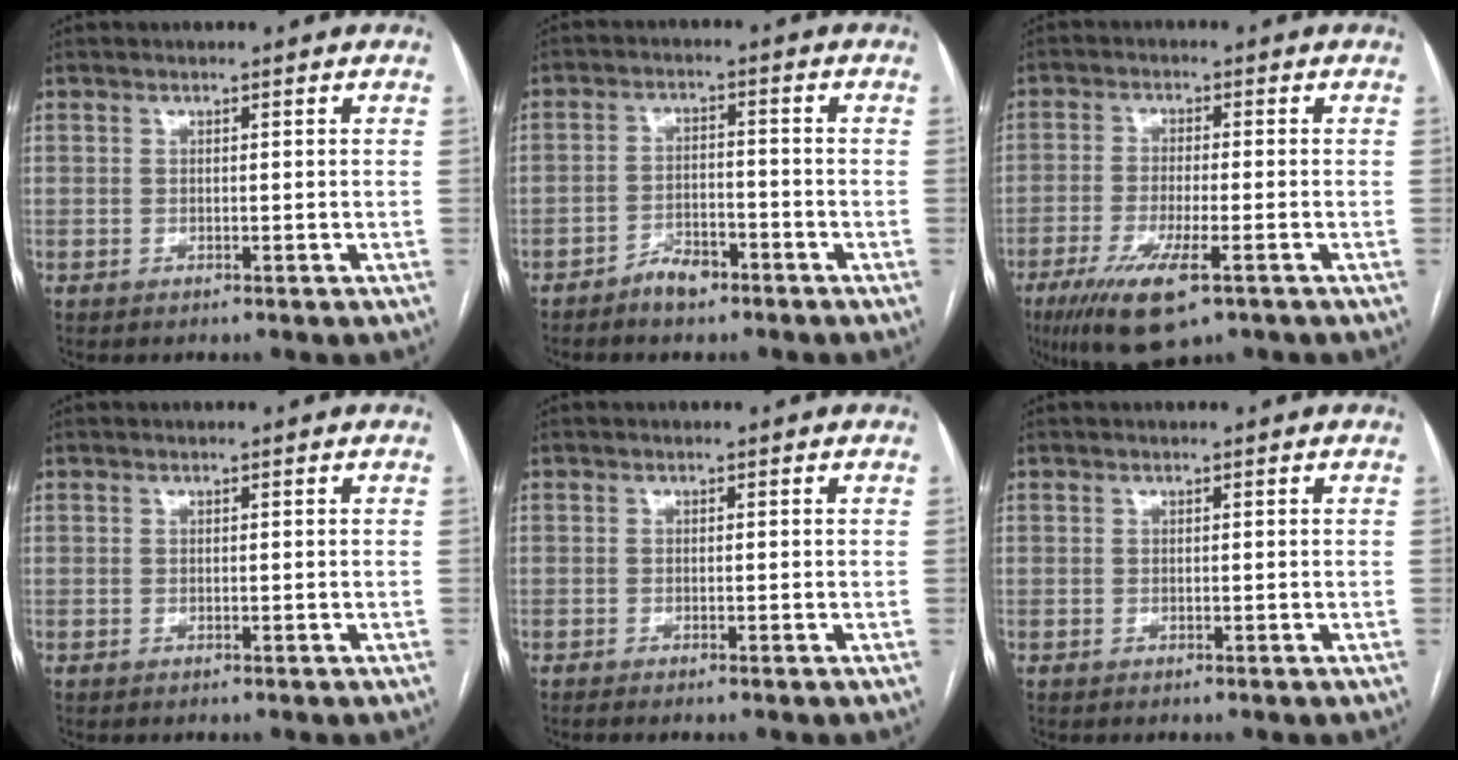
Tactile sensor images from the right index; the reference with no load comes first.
{"total": 4.3, "force": [-3.3, 1.8, 2.2], "torque": [-0.035, 0.005, -0.053]}
{"total": 10.1, "force": [-5.5, 1.9, 8.2], "torque": [-0.153, -0.026, -0.091]}
{"total": 0.0}
{"total": 0.8, "force": [-0.6, -0.2, 0.5], "torque": [-0.009, 0.001, -0.012]}
{"total": 0.0}